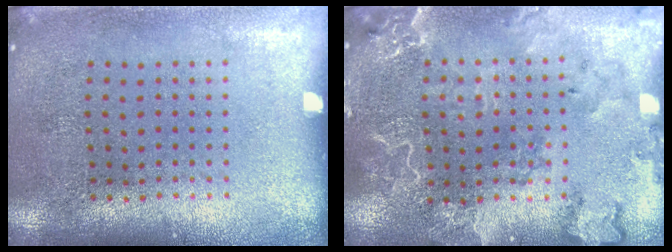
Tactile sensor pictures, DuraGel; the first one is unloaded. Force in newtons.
{"total": 2.5, "press": 2.4, "slide": 0.8}